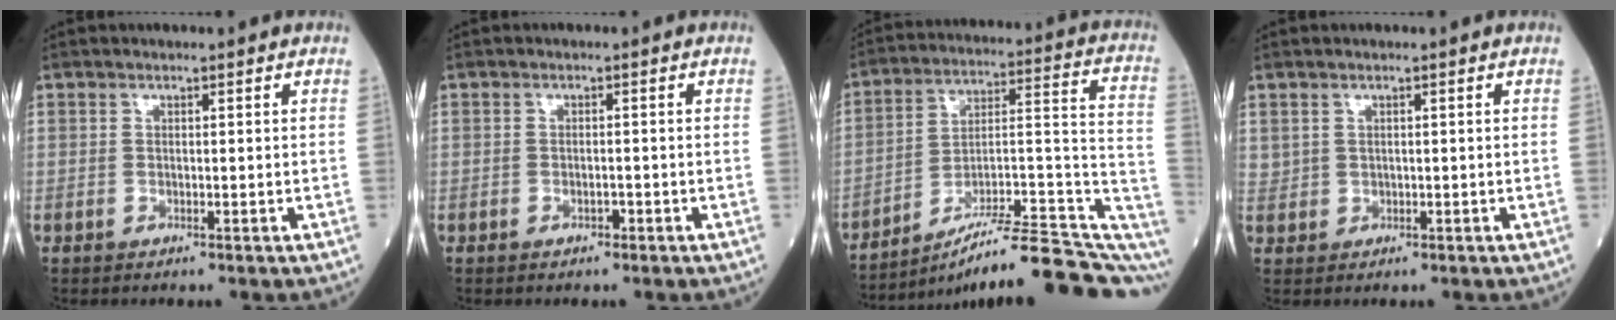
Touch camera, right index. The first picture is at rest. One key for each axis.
{"total": 1.2, "fx": -0.7, "fy": 0.5, "fz": 0.8, "tx": -0.016, "ty": 0.001, "tz": -0.010}
{"total": 22.7, "fx": -17.7, "fy": 2.5, "fz": 13.9, "tx": -0.136, "ty": 0.030, "tz": -0.264}
{"total": 1.3, "fx": 0.7, "fy": 1.1, "fz": 0.2, "tx": 0.006, "ty": 0.003, "tz": 0.010}